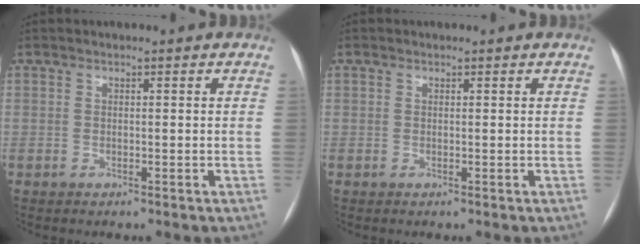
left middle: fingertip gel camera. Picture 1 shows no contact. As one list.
[{"total": 1.0, "force": [-0.2, -0.6, -0.8], "torque": [0.017, 0.001, -0.002]}]